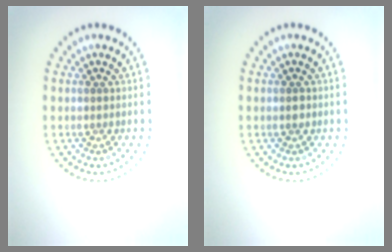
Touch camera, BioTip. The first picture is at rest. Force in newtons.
{"total": 0.9, "press": 0.9, "slide": 0.1}